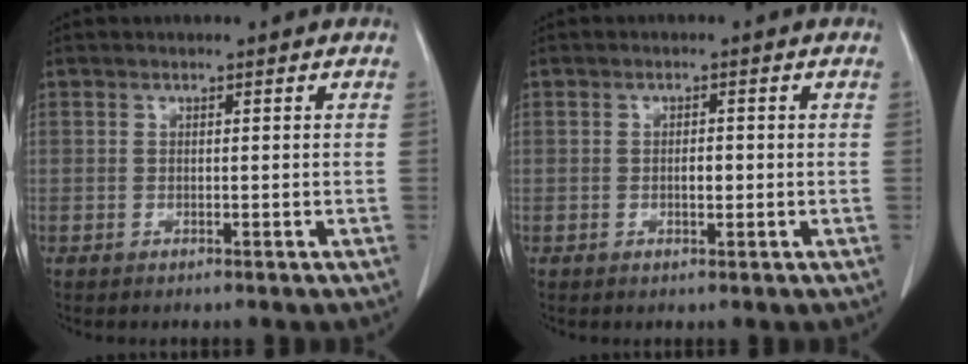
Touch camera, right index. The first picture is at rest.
{"total": 1.6, "force": [-0.2, 0.7, 1.5], "torque": [-0.026, 0.001, -0.002]}